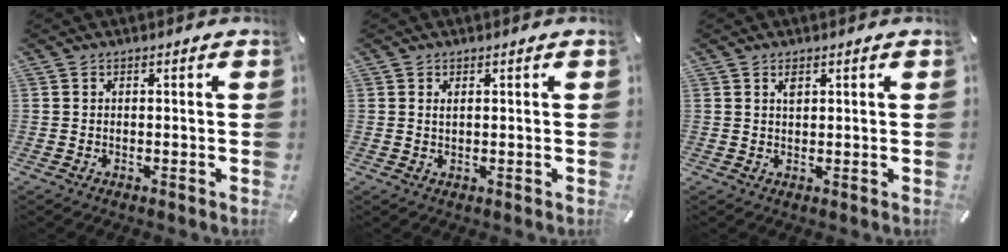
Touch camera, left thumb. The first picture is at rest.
{"total": 1.0, "force": [0.4, 0.3, 0.9], "torque": [-0.017, 0.000, 0.007]}
{"total": 1.5, "force": [0.9, 0.7, 1.0], "torque": [-0.023, 0.000, 0.016]}